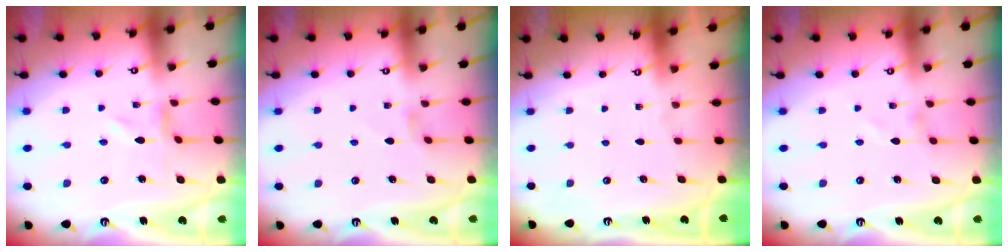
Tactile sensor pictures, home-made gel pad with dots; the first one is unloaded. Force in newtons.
{"total": 2.4, "press": 2.3, "slide": 0.4}
{"total": 0.0}
{"total": 0.6, "press": 0.6, "slide": 0.1}